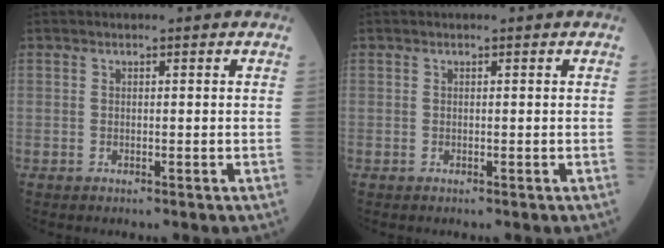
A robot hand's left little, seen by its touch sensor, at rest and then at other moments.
{"total": 0.0}